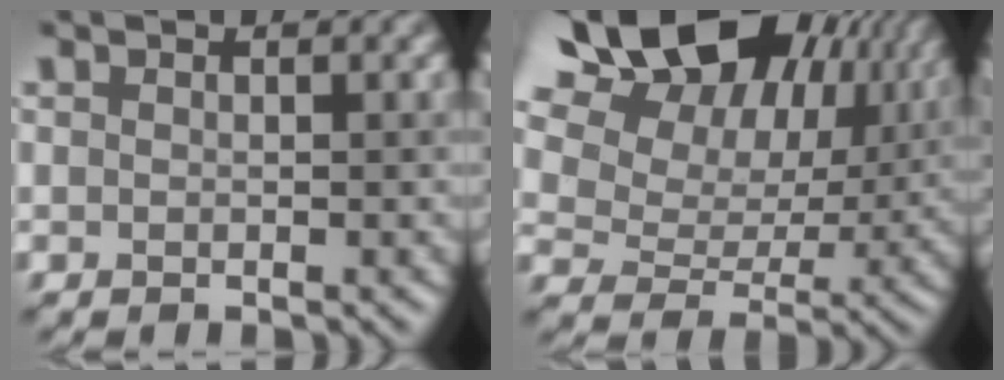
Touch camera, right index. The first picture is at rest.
{"total": 21.7, "force": [10.8, 14.4, 12.0], "torque": [-0.251, 0.079, 0.175]}